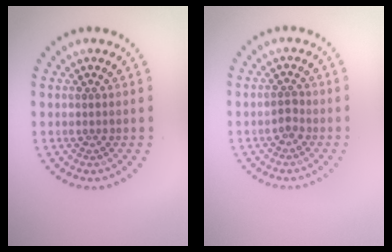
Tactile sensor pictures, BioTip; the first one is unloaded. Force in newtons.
{"total": 1.2, "press": 1.1, "slide": 0.5}